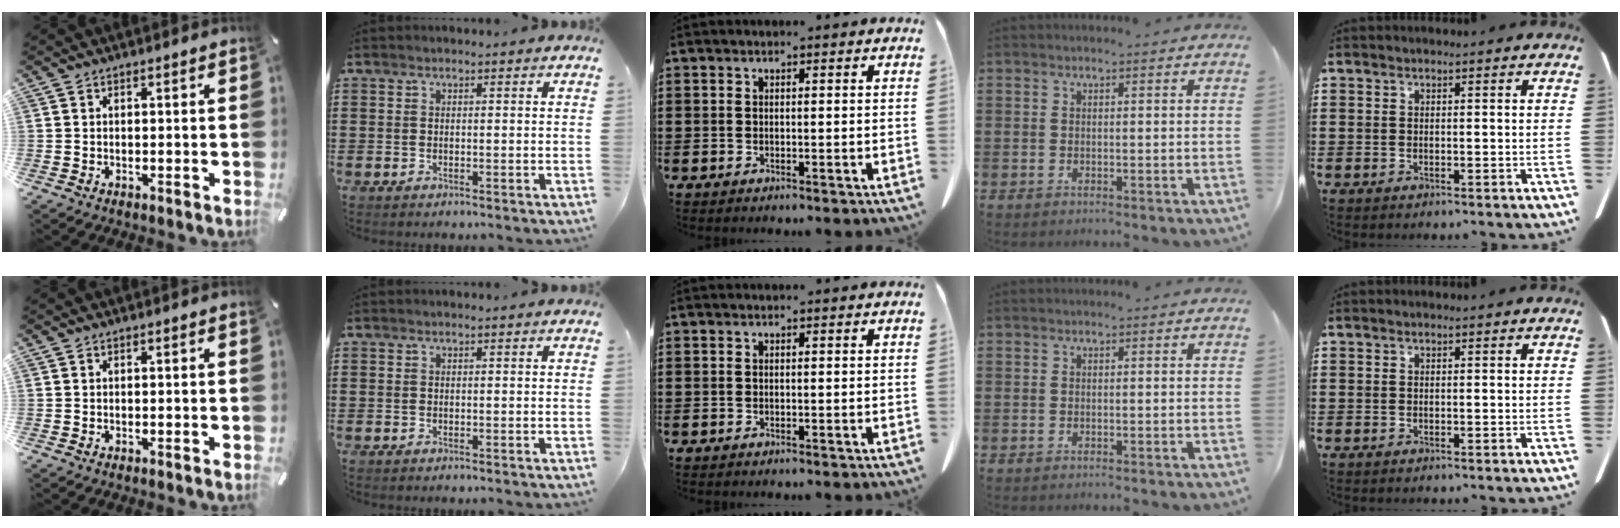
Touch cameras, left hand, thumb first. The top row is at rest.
{}